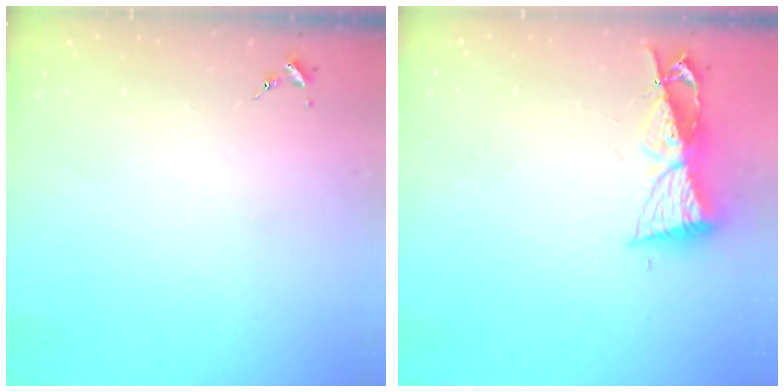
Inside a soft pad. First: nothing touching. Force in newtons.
{"total": 8.7, "press": 8.6, "slide": 1.0}